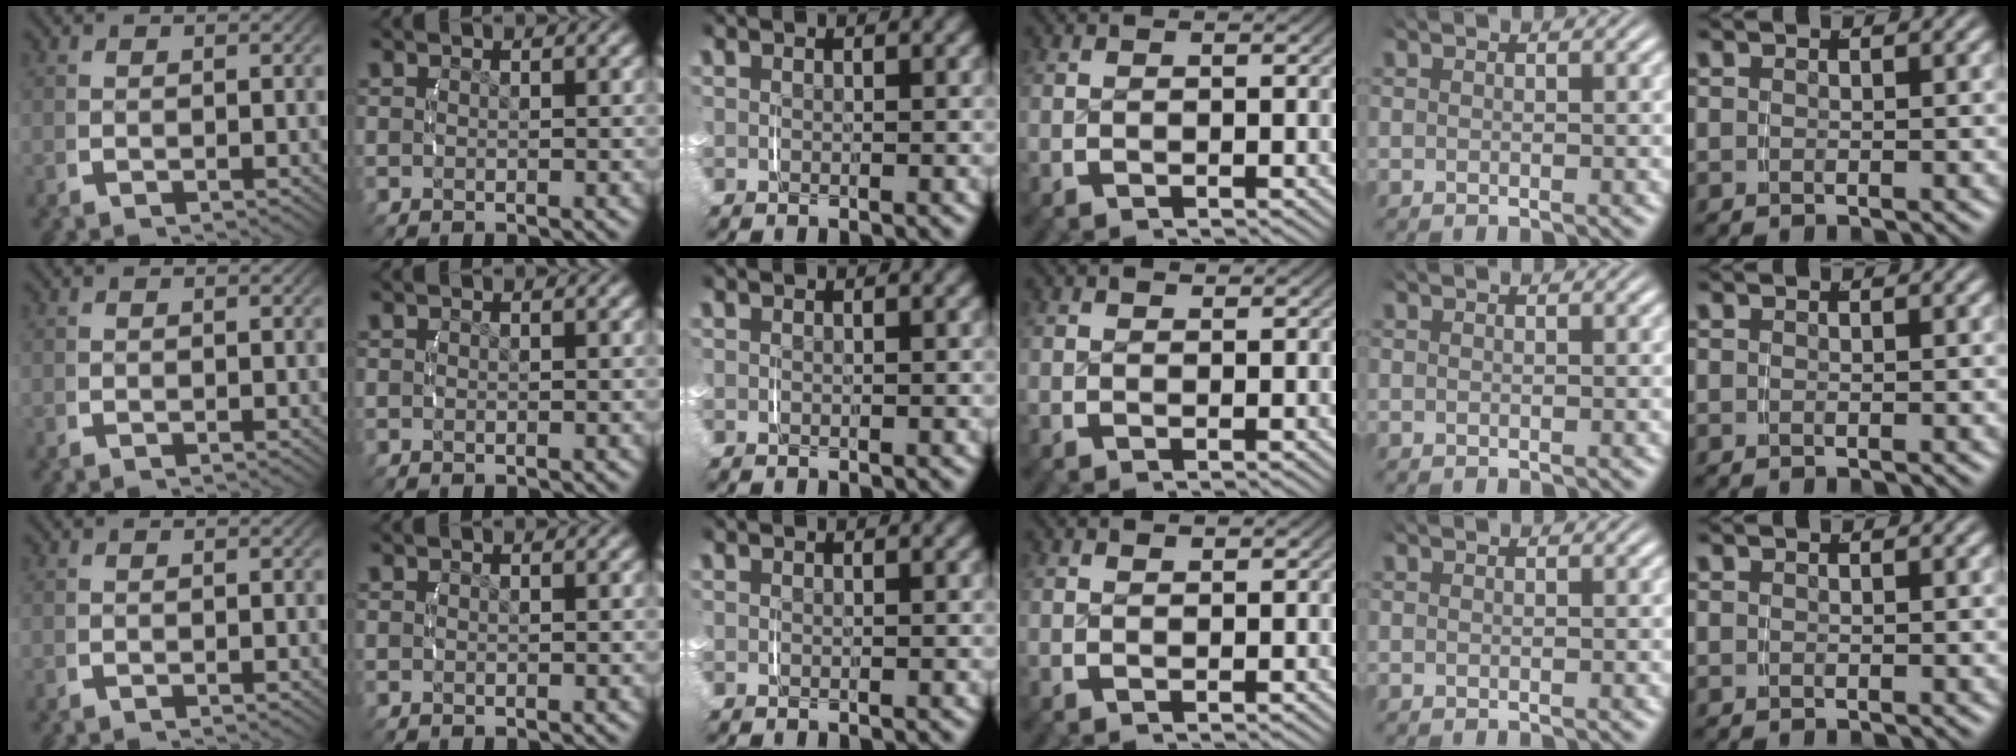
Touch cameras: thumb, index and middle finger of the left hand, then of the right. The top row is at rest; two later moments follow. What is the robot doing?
{"motion": "lift_and_place", "object": "small bumper sticker"}